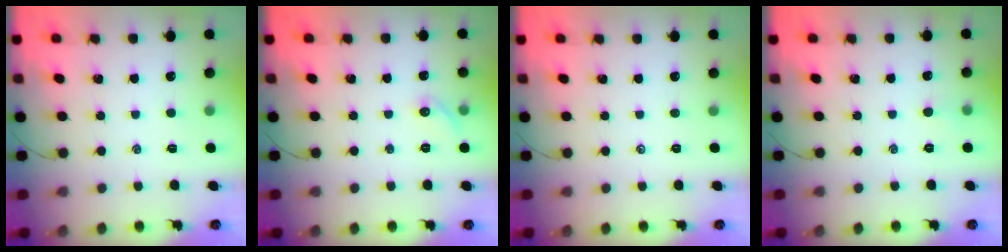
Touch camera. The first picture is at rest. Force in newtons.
{"total": 5.2, "press": 5.0, "slide": 1.3}
{"total": 0.0}
{"total": 2.4, "press": 2.3, "slide": 0.7}